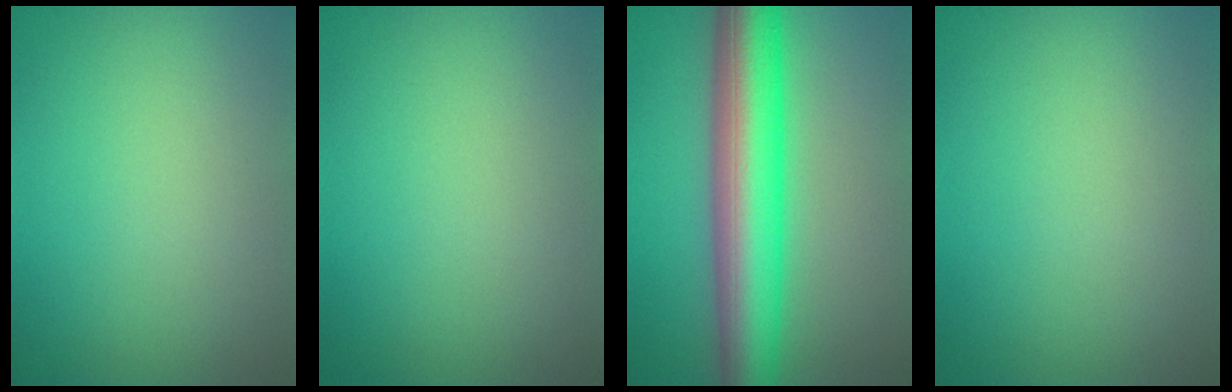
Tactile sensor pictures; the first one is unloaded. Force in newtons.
{"total": 0.0}
{"total": 10.3, "press": 10.3, "slide": 0.1}
{"total": 0.0}